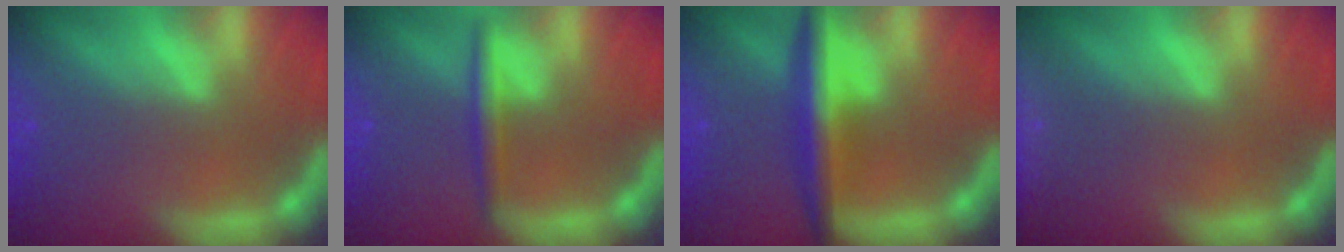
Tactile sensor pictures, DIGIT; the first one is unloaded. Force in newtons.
{"total": 2.5}
{"total": 5.5}
{"total": 7.4}